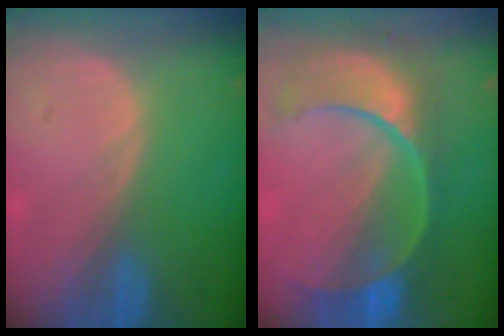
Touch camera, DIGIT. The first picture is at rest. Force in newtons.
{"total": 11.2, "press": 9.4, "slide": 6.1}